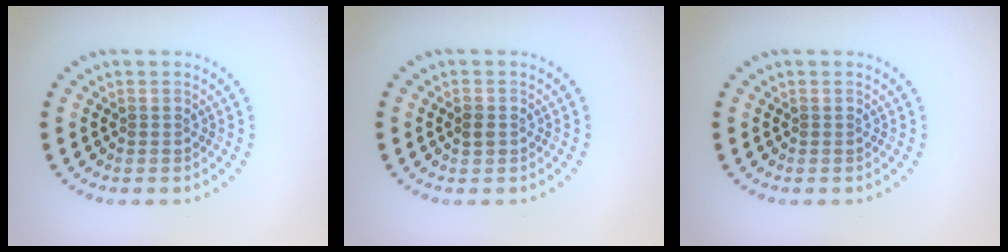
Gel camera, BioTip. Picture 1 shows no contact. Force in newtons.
{"total": 1.1, "press": 1.0, "slide": 0.2}
{"total": 0.0}